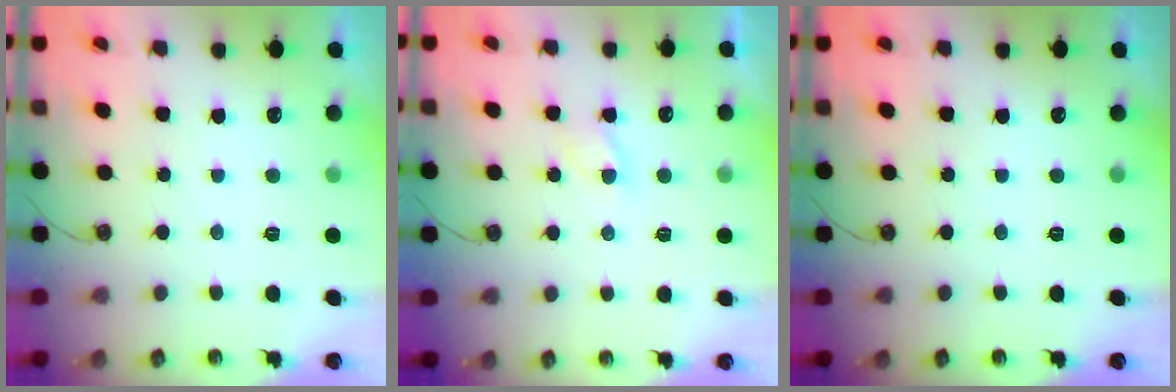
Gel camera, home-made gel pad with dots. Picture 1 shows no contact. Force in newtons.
{"total": 2.9, "press": 2.8, "slide": 0.6}
{"total": 0.0}